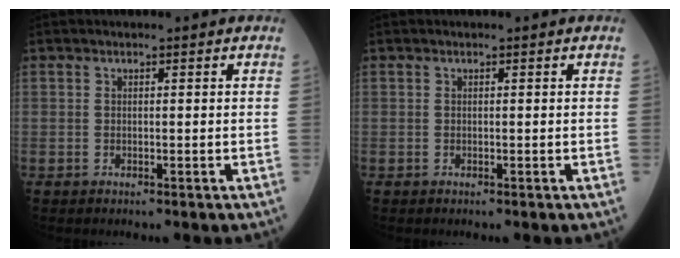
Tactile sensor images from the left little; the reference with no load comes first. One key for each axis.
{"total": 0.0}